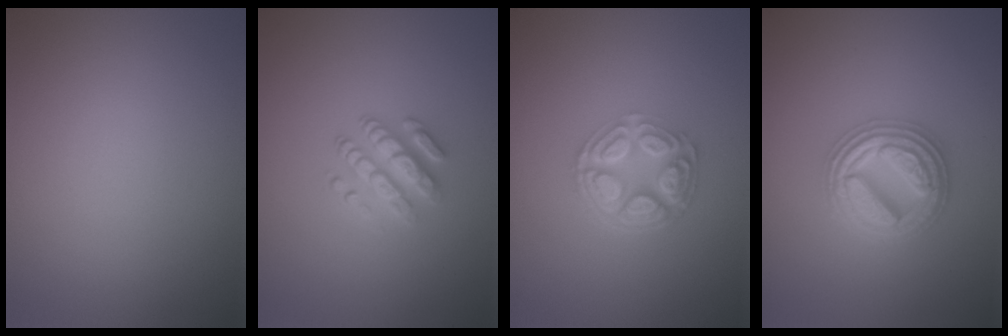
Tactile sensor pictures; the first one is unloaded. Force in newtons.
{"total": 2.8, "press": 2.4, "slide": 1.5}
{"total": 5.0, "press": 3.7, "slide": 3.3}
{"total": 4.7, "press": 4.6, "slide": 0.8}